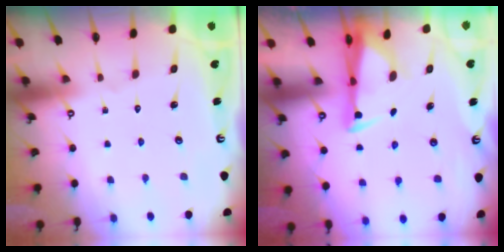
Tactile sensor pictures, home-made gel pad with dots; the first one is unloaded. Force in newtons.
{"total": 2.8, "press": 2.7, "slide": 1.0}